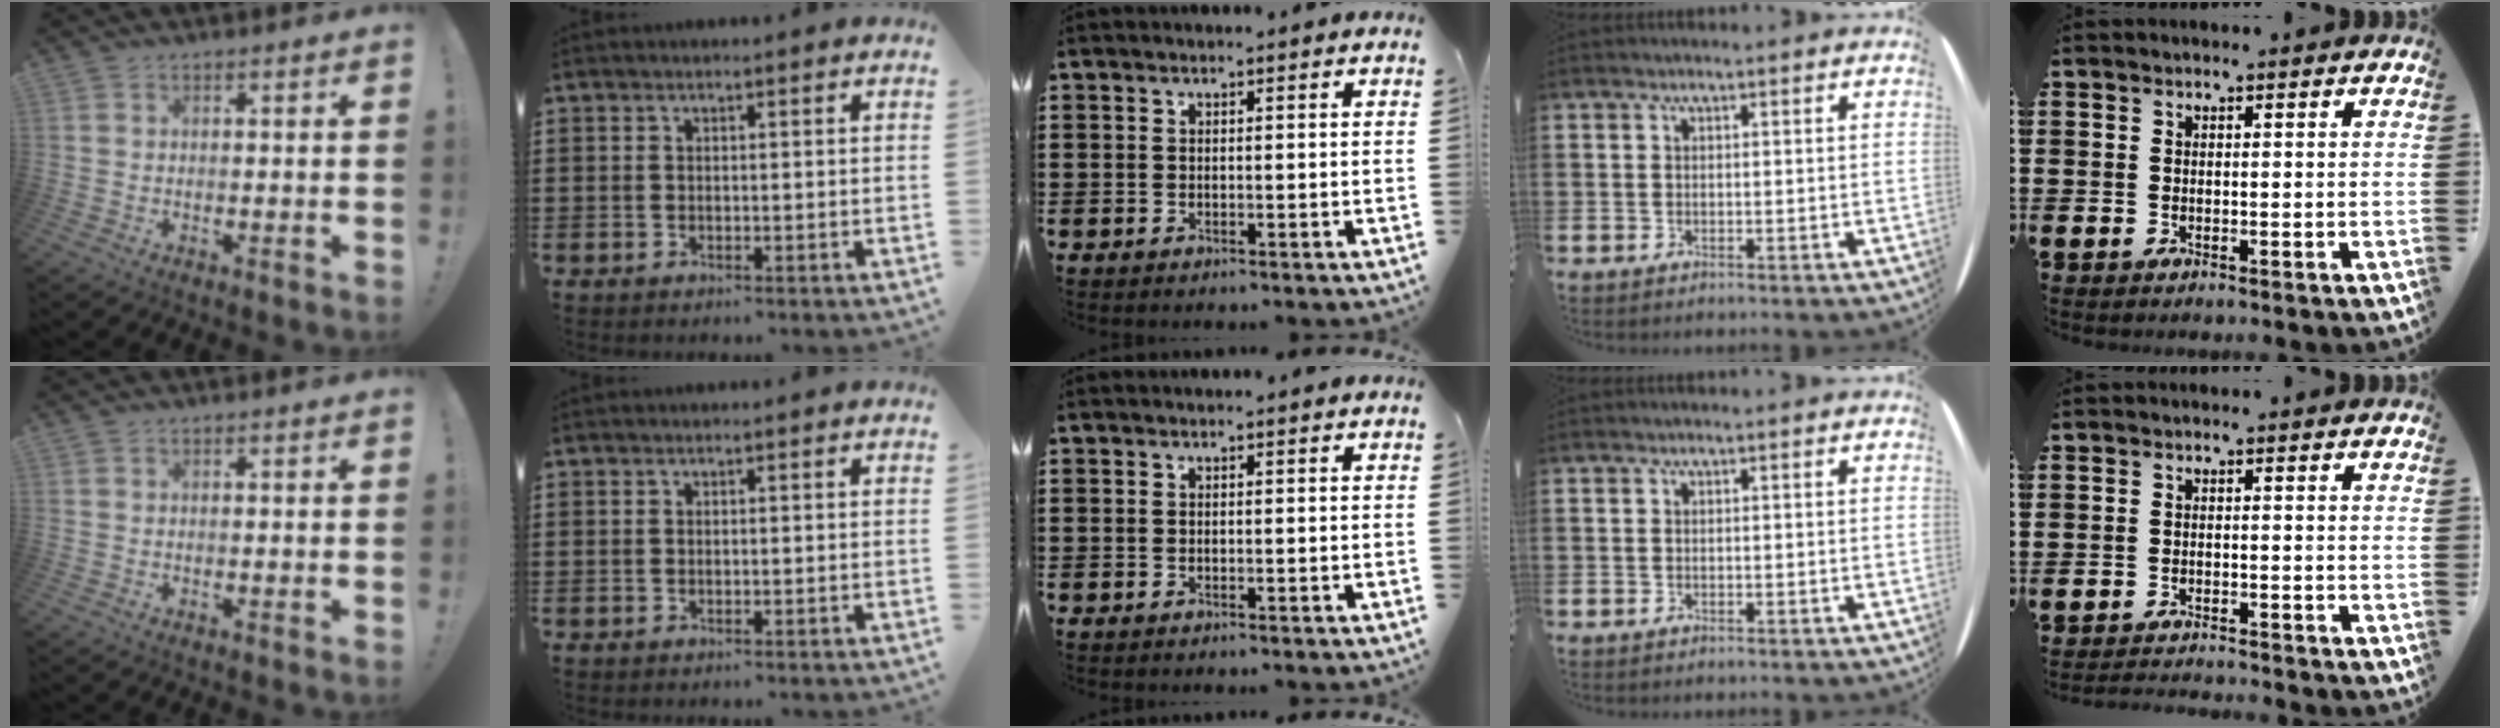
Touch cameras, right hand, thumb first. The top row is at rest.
{"little": {"total": 1.6, "force": [-1.6, -0.2, 0.0], "torque": [-0.002, 0.004, -0.032]}}